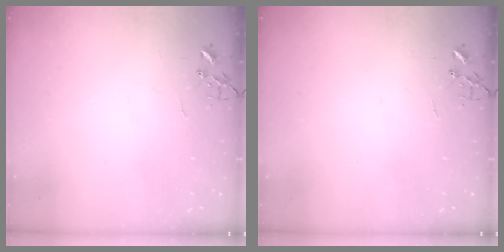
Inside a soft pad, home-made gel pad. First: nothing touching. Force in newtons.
{"total": 0.0}